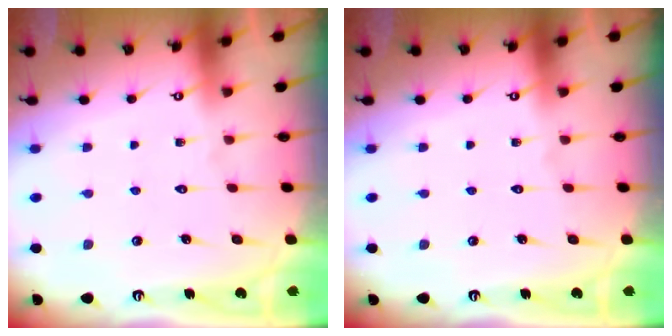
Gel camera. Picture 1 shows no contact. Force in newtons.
{"total": 0.0}